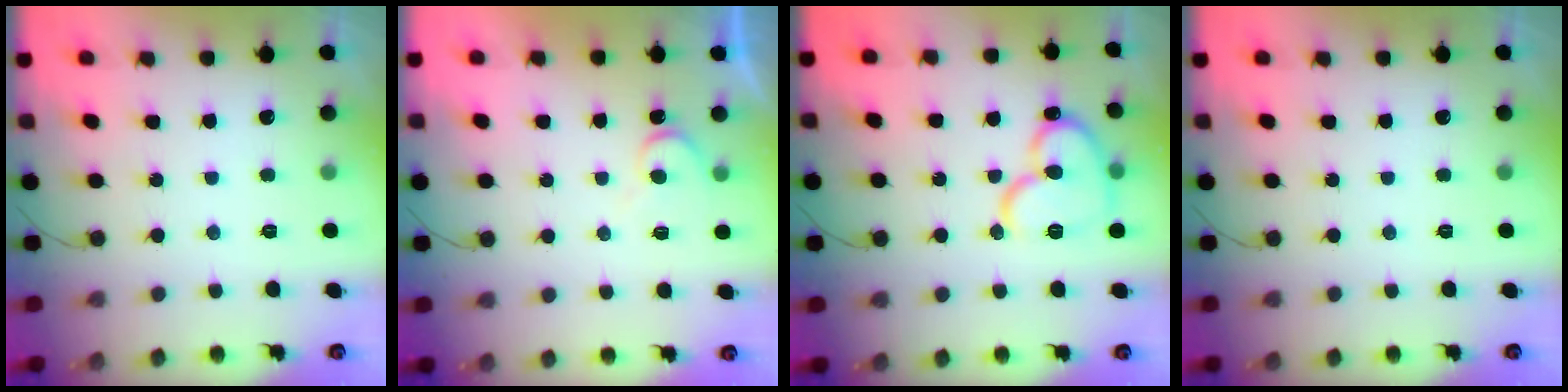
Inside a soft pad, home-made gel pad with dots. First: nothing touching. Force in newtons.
{"total": 5.1, "press": 5.1, "slide": 0.4}
{"total": 14.8, "press": 14.7, "slide": 1.3}
{"total": 0.0}